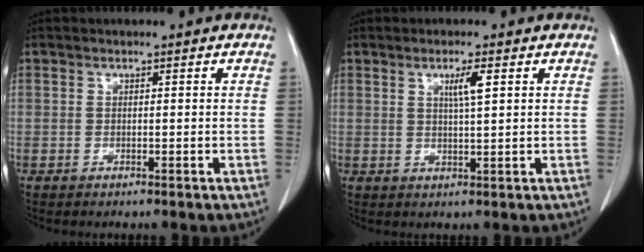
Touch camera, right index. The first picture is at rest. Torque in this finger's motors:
{"motor_torque": [0.08, -0.01, 0.07, 0.03]}